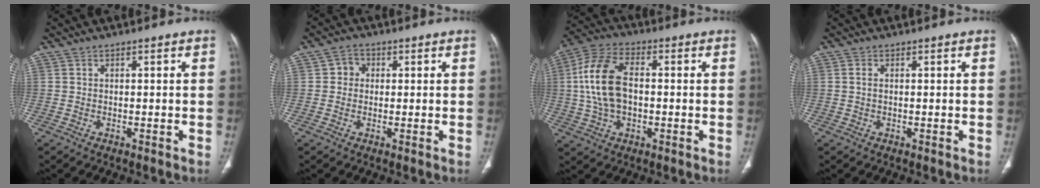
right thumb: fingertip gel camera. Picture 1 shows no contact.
{"total": 2.9, "force": [0.3, 2.7, 1.1], "torque": [0.002, 0.006, 0.000]}
{"total": 14.5, "force": [0.6, 8.5, 11.7], "torque": [-0.231, 0.021, 0.009]}
{"total": 1.0, "force": [0.1, 0.6, 0.8], "torque": [-0.014, 0.001, 0.002]}